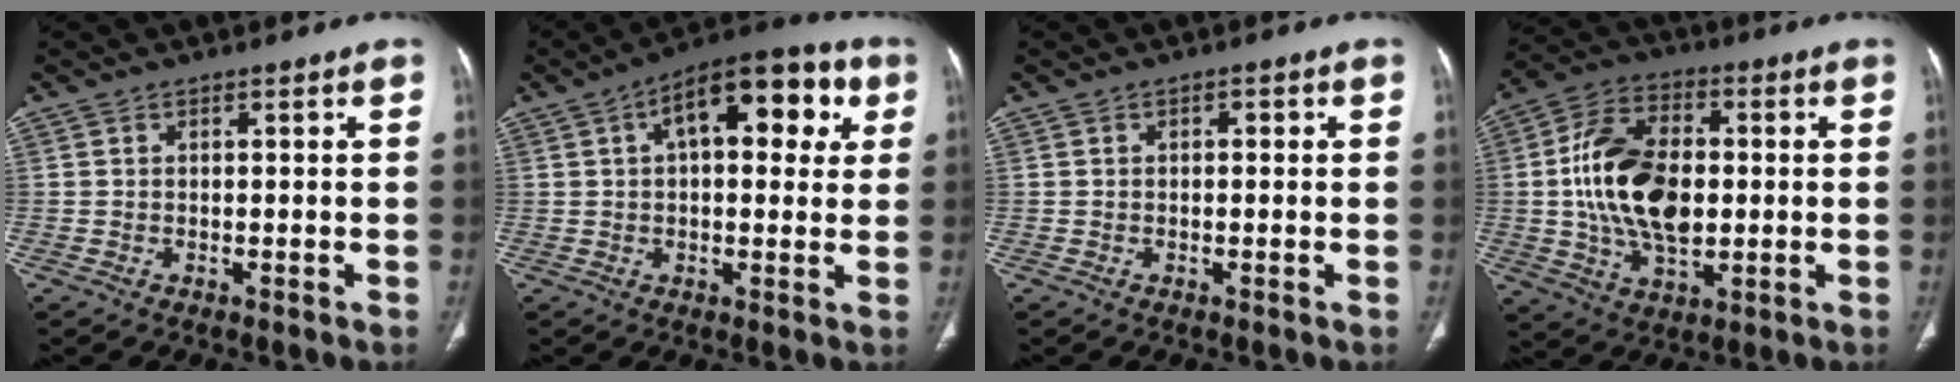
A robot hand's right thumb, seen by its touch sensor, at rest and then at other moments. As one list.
[{"total": 16.6, "force": [5.3, 8.0, 13.6], "torque": [-0.145, 0.021, 0.067]}, {"total": 0.9, "force": [0.2, 0.5, 0.8], "torque": [-0.005, 0.001, 0.000]}, {"total": 17.3, "force": [0.2, 10.5, 13.8], "torque": [-0.239, 0.011, 0.003]}]